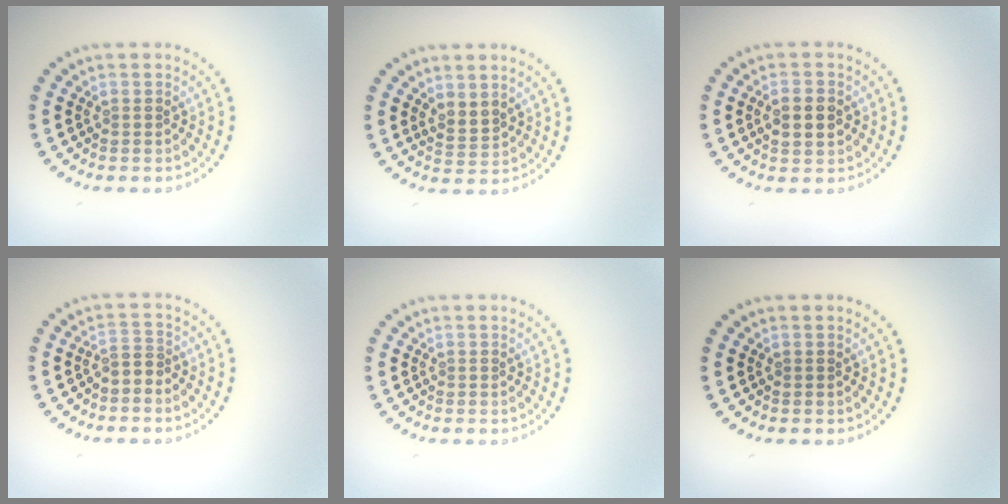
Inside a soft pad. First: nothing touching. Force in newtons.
{"total": 1.8, "press": 1.4, "slide": 1.1}
{"total": 2.6, "press": 2.6, "slide": 0.0}
{"total": 1.6, "press": 1.2, "slide": 1.1}
{"total": 0.0}
{"total": 0.0}